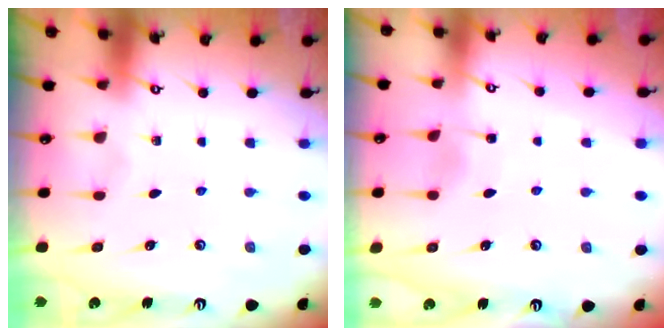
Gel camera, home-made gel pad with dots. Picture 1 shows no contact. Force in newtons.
{"total": 4.2, "press": 4.1, "slide": 0.4}